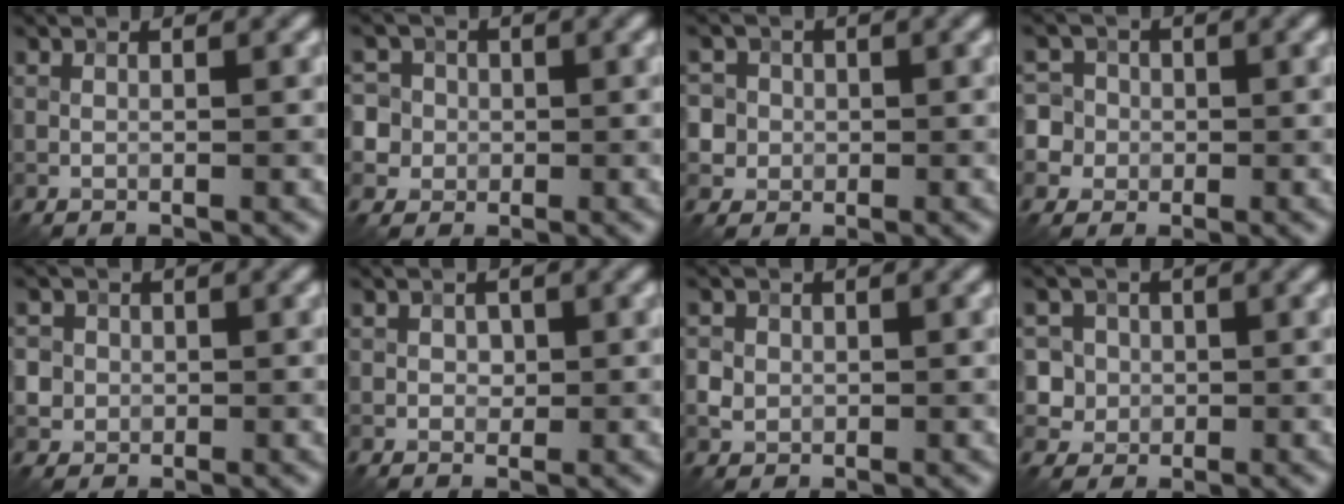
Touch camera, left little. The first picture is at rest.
{"total": 6.5, "force": [0.8, 6.1, 2.1], "torque": [-0.040, 0.030, -0.014]}
{"total": 5.4, "force": [1.0, 5.0, 1.7], "torque": [-0.034, 0.034, -0.006]}
{"total": 6.3, "force": [-0.1, 6.0, 1.9], "torque": [-0.035, 0.030, -0.029]}
{"total": 3.3, "force": [0.5, 3.1, 1.0], "torque": [-0.007, 0.019, -0.001]}
{"total": 1.0, "force": [0.2, 0.8, 0.5], "torque": [-0.007, -0.003, 0.001]}
{"total": 1.5, "force": [0.0, 1.4, 0.6], "torque": [-0.009, 0.004, 0.004]}
{"total": 5.3, "force": [1.1, 4.9, 1.7], "torque": [-0.028, 0.030, 0.000]}